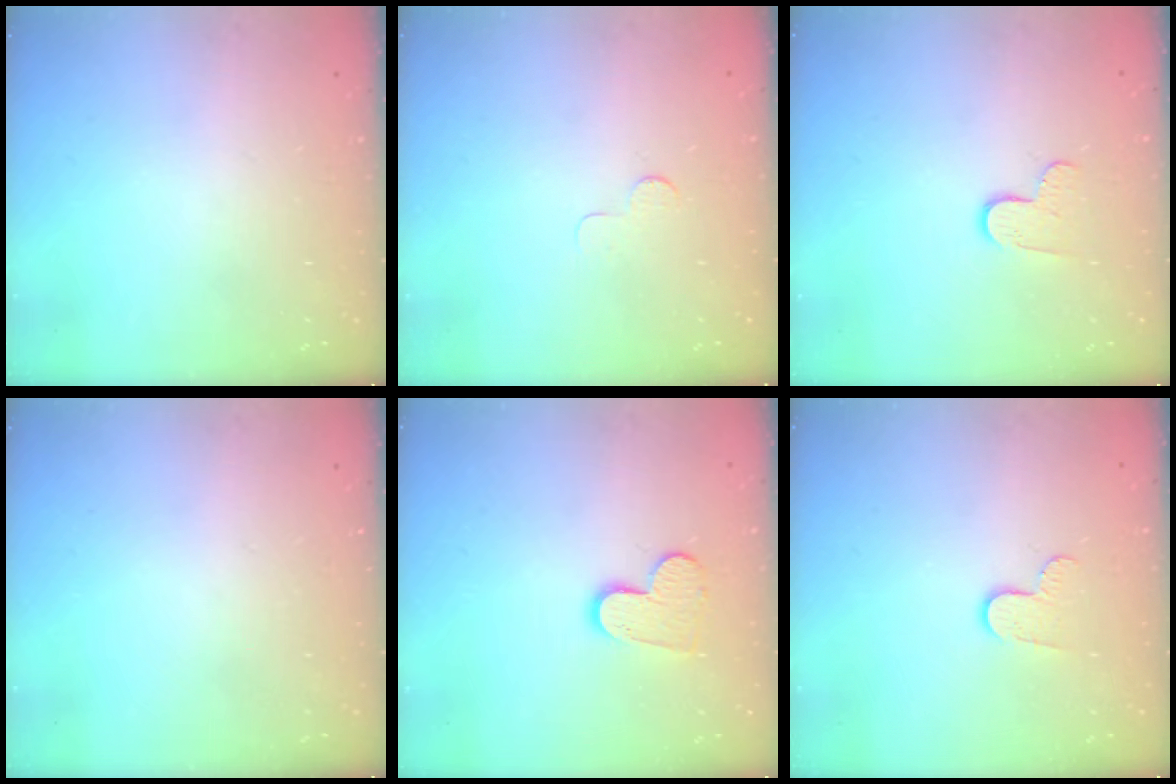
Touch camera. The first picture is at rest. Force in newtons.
{"total": 3.0, "press": 2.9, "slide": 0.3}
{"total": 7.0, "press": 7.0, "slide": 0.6}
{"total": 0.0}
{"total": 9.9, "press": 9.8, "slide": 0.7}
{"total": 6.1, "press": 6.0, "slide": 0.6}